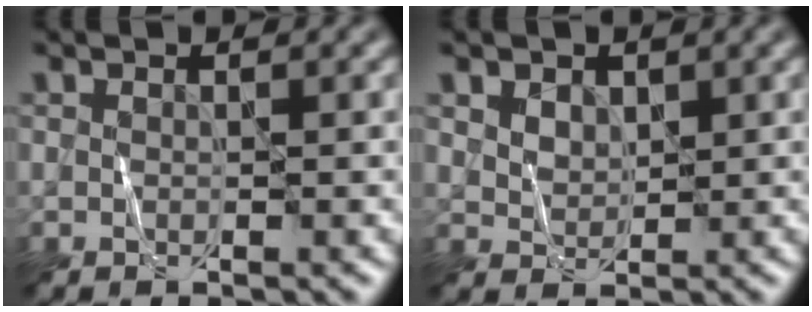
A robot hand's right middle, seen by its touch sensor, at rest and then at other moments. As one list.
[{"total": 2.4, "force": [1.6, 1.5, 0.9], "torque": [-0.023, 0.000, 0.033]}]